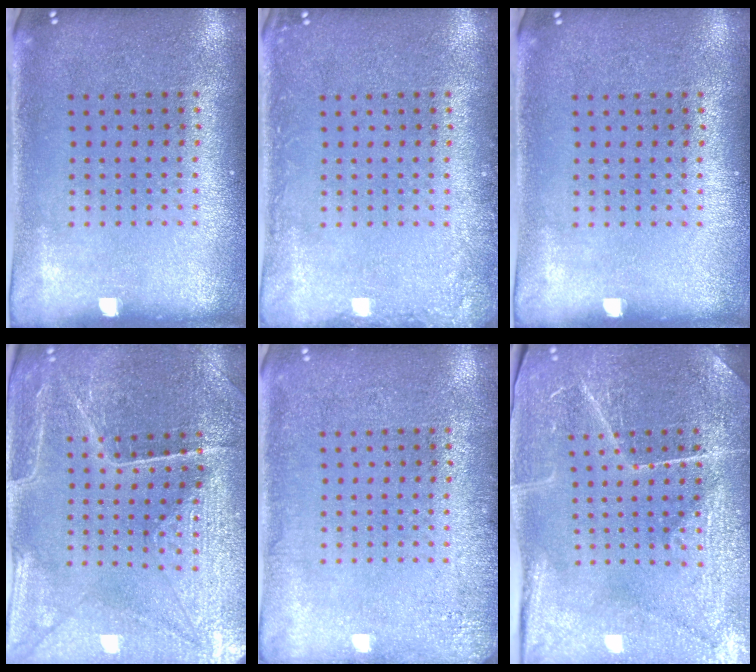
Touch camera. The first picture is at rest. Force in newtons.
{"total": 1.3, "press": 1.3, "slide": 0.1}
{"total": 0.0}
{"total": 3.4, "press": 3.4, "slide": 0.3}
{"total": 2.0, "press": 2.0, "slide": 0.3}
{"total": 4.0, "press": 3.9, "slide": 1.1}